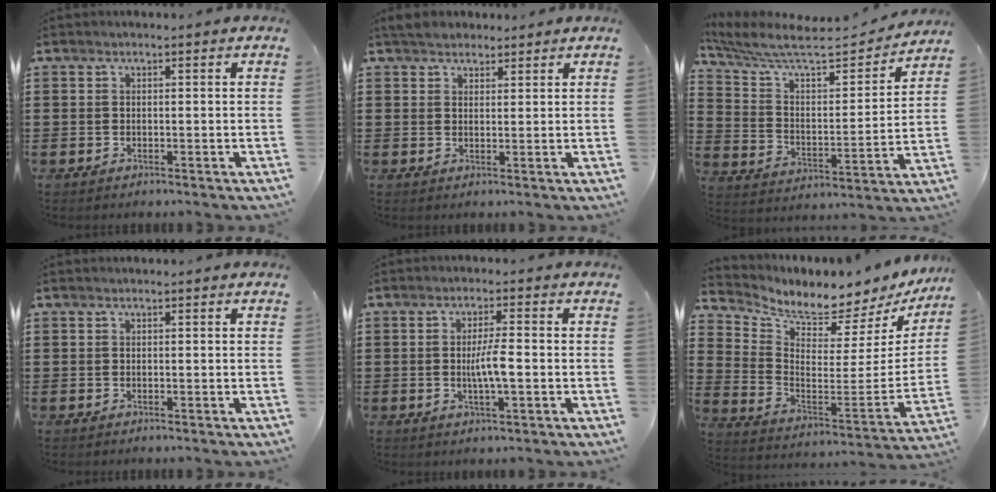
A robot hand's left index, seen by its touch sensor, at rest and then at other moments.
{"total": 2.6, "force": [2.3, 1.3, 0.3], "torque": [-0.014, 0.006, 0.044]}
{"total": 8.1, "force": [7.1, 1.1, 3.8], "torque": [-0.106, -0.052, 0.116]}
{"total": 0.0}
{"total": 4.4, "force": [-0.5, 0.7, 4.3], "torque": [-0.082, 0.000, -0.013]}
{"total": 4.8, "force": [4.5, 0.8, 1.4], "torque": [-0.042, -0.063, 0.068]}